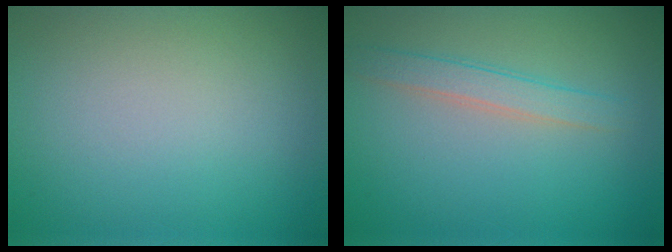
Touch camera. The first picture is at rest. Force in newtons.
{"total": 2.3, "press": 2.2, "slide": 0.1}